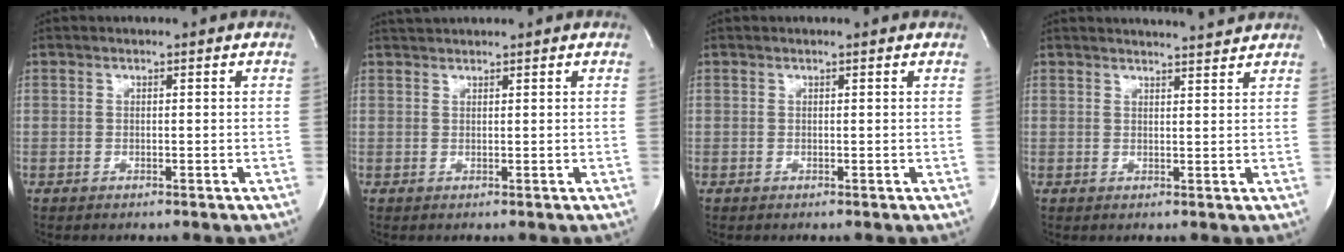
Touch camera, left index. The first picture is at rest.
{"total": 1.9, "force": [1.9, -0.3, 0.2], "torque": [-0.003, 0.018, 0.040]}
{"total": 0.6, "force": [0.6, 0.0, 0.2], "torque": [-0.008, 0.005, 0.008]}
{"total": 5.7, "force": [5.5, -0.4, 1.1], "torque": [-0.021, 0.003, 0.065]}